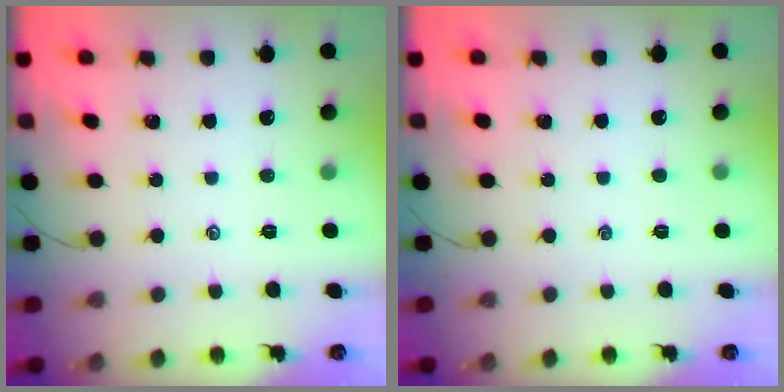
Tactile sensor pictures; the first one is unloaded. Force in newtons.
{"total": 0.0}